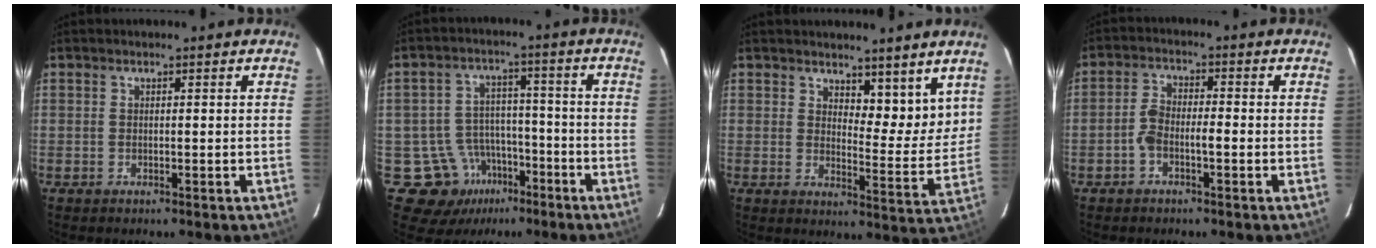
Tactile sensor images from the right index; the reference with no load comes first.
{"total": 11.1, "force": [-5.5, 9.3, 2.2], "torque": [-0.043, 0.041, -0.072]}
{"total": 8.0, "force": [6.1, 3.5, 3.7], "torque": [-0.031, -0.014, 0.090]}
{"total": 4.3, "force": [-1.5, 1.7, 3.7], "torque": [-0.076, 0.022, -0.028]}